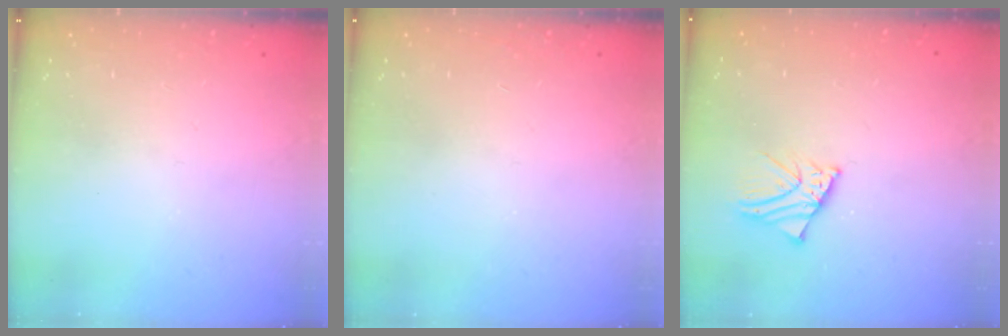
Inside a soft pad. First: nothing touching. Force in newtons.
{"total": 3.0, "press": 3.0, "slide": 0.3}
{"total": 2.7, "press": 2.7, "slide": 0.4}